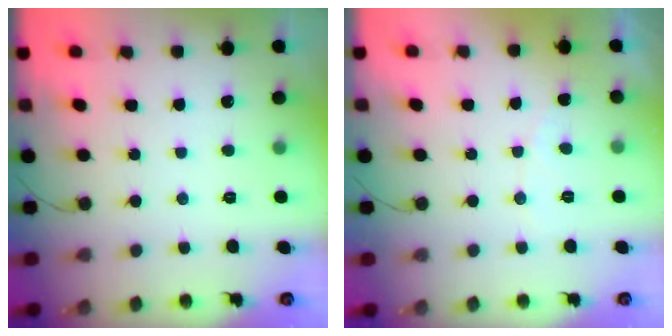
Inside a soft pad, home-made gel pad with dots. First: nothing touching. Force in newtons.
{"total": 2.8, "press": 2.8, "slide": 0.1}